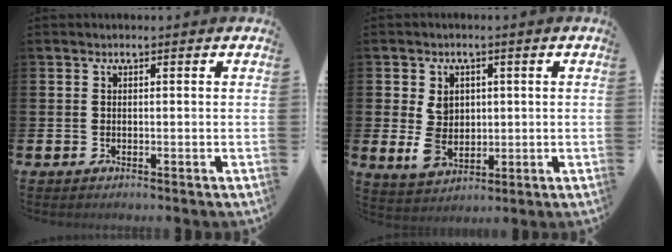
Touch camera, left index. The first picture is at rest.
{"total": 5.3, "force": [0.6, 4.1, 3.3], "torque": [-0.064, 0.005, 0.007]}